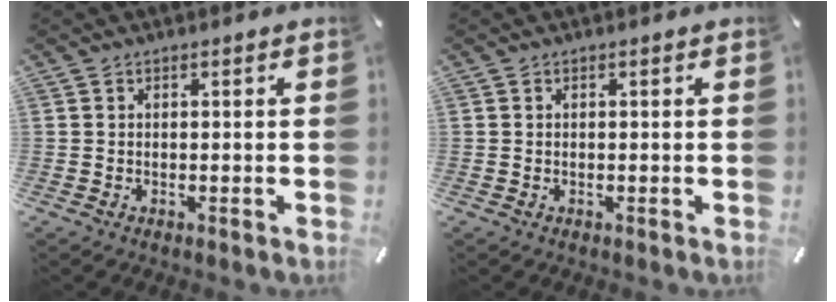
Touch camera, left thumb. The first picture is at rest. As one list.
[{"total": 0.0}]